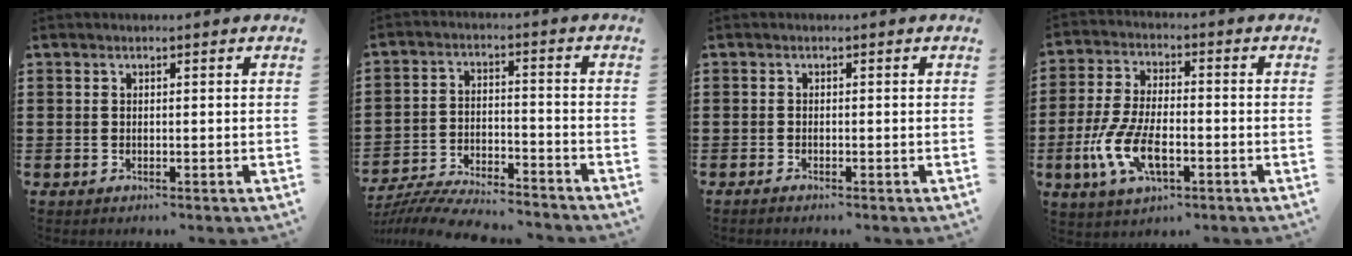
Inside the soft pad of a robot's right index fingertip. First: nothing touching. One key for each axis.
{"total": 6.5, "fx": -6.4, "fy": 0.3, "fz": 1.4, "tx": -0.041, "ty": -0.001, "tz": -0.127}
{"total": 0.5, "fx": -0.5, "fy": 0.0, "fz": 0.1, "tx": -0.002, "ty": -0.002, "tz": -0.010}
{"total": 9.2, "fx": -3.4, "fy": 3.8, "fz": 7.6, "tx": -0.180, "ty": -0.014, "tz": -0.066}